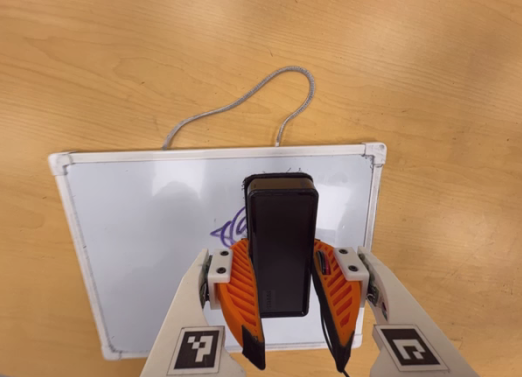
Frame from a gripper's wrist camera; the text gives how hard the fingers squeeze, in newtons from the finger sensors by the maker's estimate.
{"total": 10.0, "left": 8.4, "right": 11.6}